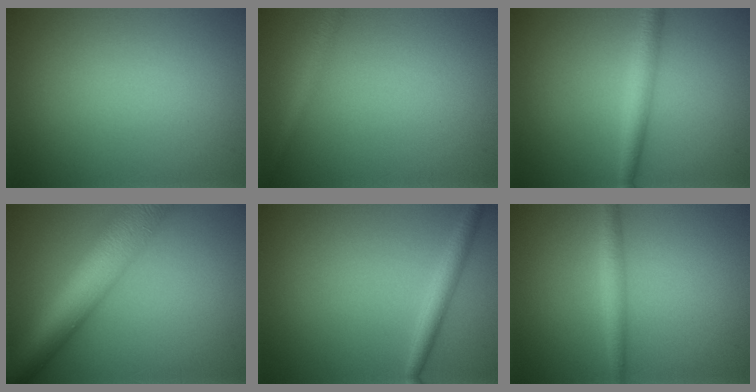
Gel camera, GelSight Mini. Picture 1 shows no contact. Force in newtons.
{"total": 1.6, "press": 1.6, "slide": 0.1}
{"total": 2.7, "press": 2.7, "slide": 0.0}
{"total": 10.1, "press": 10.1, "slide": 0.3}
{"total": 2.1, "press": 2.1, "slide": 0.1}
{"total": 2.1, "press": 2.1, "slide": 0.0}